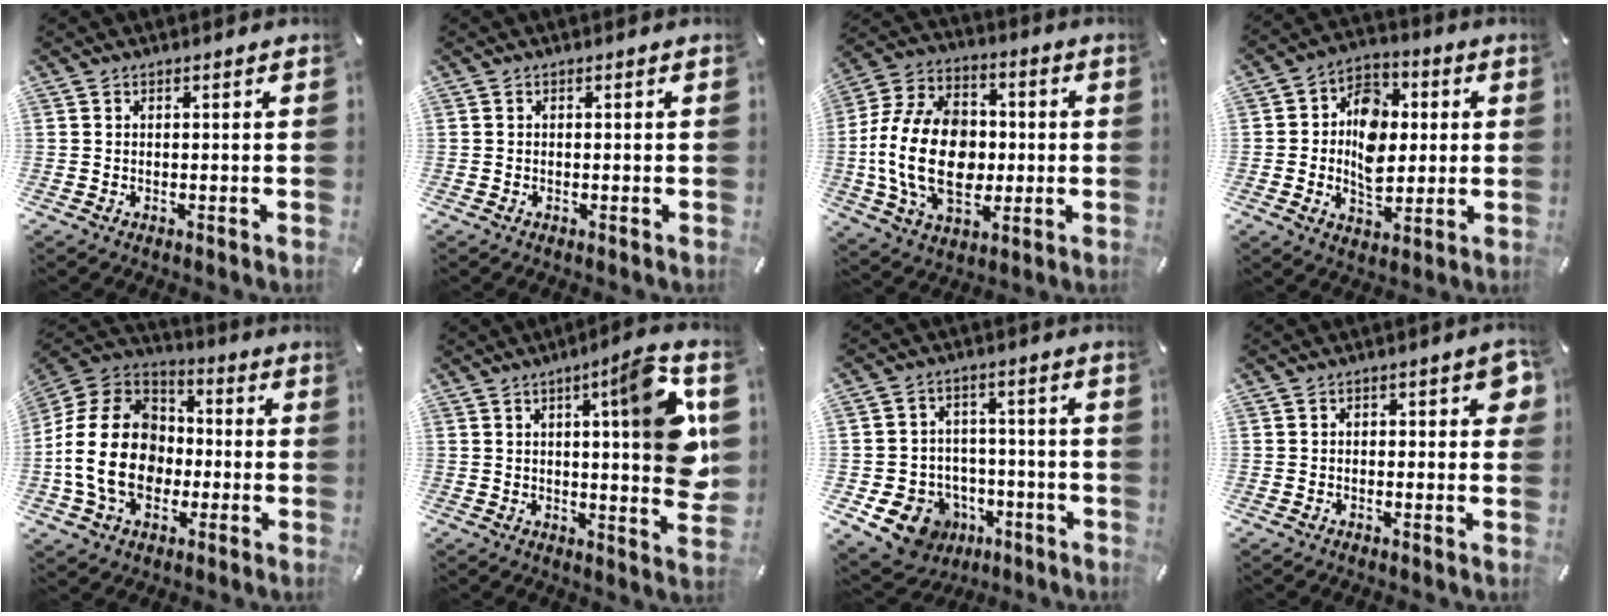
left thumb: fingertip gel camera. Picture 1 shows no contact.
{"total": 0.0}
{"total": 20.8, "force": [-1.9, 14.8, 14.5], "torque": [-0.312, 0.005, -0.036]}
{"total": 11.7, "force": [-0.4, 9.2, 7.1], "torque": [-0.119, 0.017, -0.004]}
{"total": 19.4, "force": [-3.7, 15.2, 11.5], "torque": [-0.249, 0.032, -0.067]}
{"total": 16.7, "force": [4.8, 3.0, 15.8], "torque": [-0.207, -0.035, 0.060]}
{"total": 11.3, "force": [-5.0, 9.4, 3.6], "torque": [-0.055, 0.044, -0.074]}
{"total": 4.5, "force": [-0.1, 2.1, 4.0], "torque": [-0.056, 0.007, -0.004]}